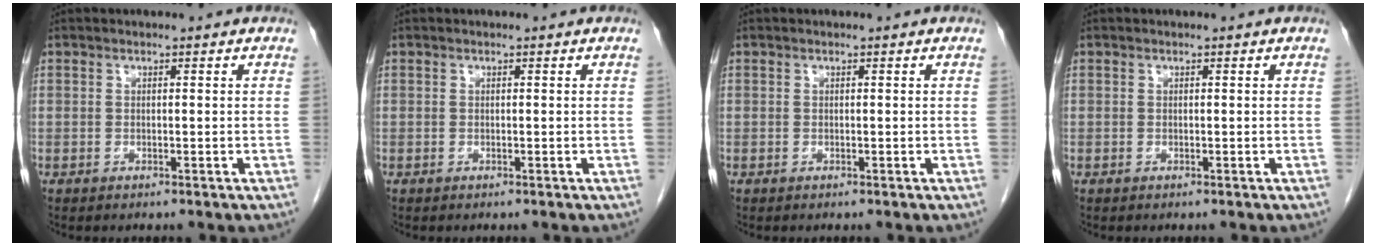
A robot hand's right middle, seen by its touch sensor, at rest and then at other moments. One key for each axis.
{"total": 0.0}
{"total": 0.0}
{"total": 0.0}